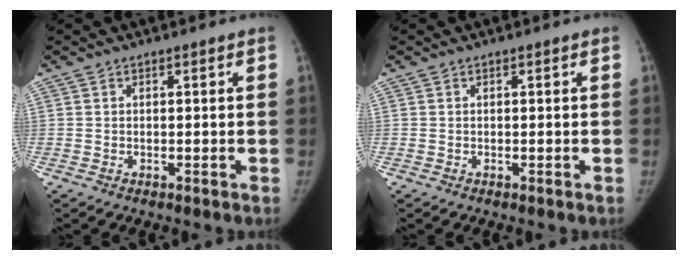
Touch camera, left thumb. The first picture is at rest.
{"total": 0.0}